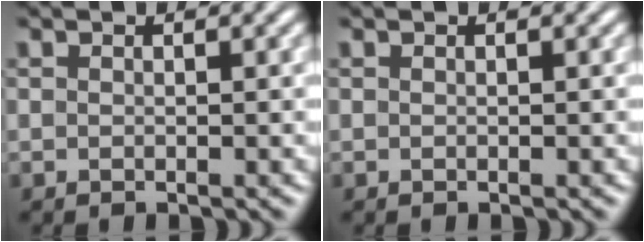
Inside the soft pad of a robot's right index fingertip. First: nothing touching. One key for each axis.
{"total": 0.0}